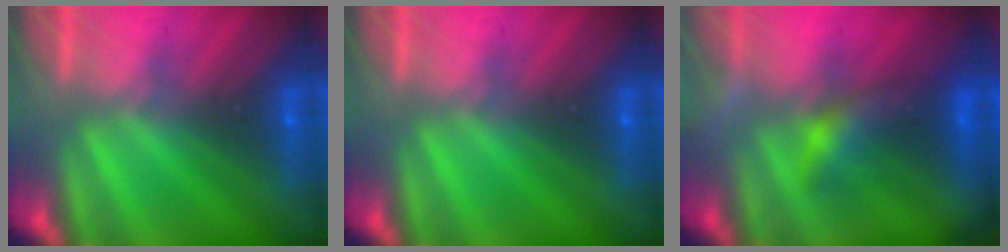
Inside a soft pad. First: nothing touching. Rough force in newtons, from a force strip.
{"total": 0.0}
{"total": 7.0}